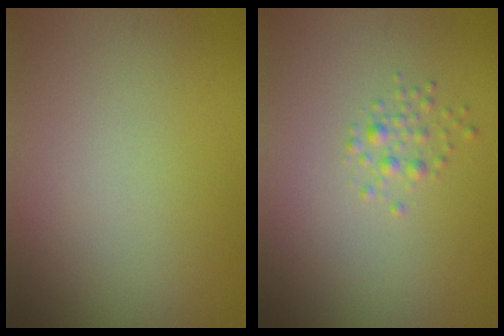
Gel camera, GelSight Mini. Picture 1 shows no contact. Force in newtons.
{"total": 1.2, "press": 1.2, "slide": 0.0}